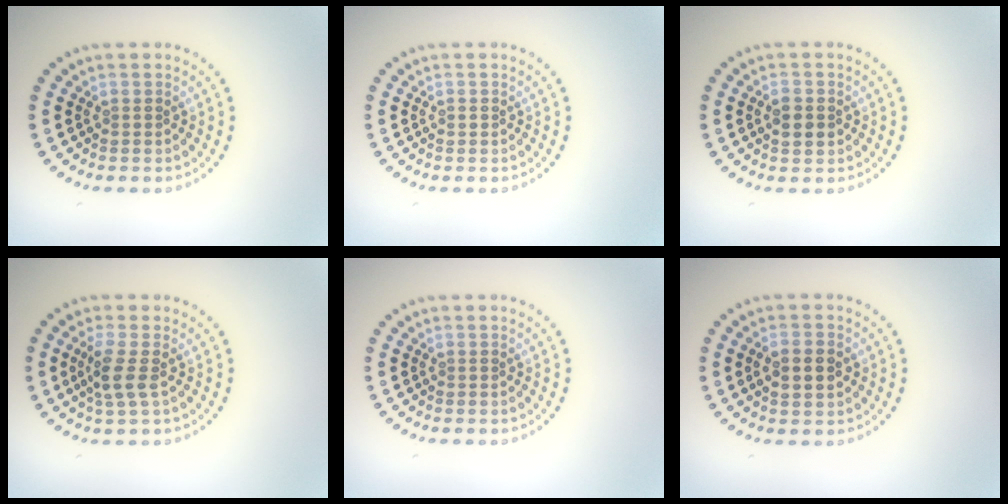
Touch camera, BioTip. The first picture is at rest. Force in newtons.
{"total": 0.6, "press": 0.6, "slide": 0.1}
{"total": 2.5, "press": 2.5, "slide": 0.2}
{"total": 2.4, "press": 2.0, "slide": 1.3}
{"total": 0.0}
{"total": 2.5, "press": 2.5, "slide": 0.1}